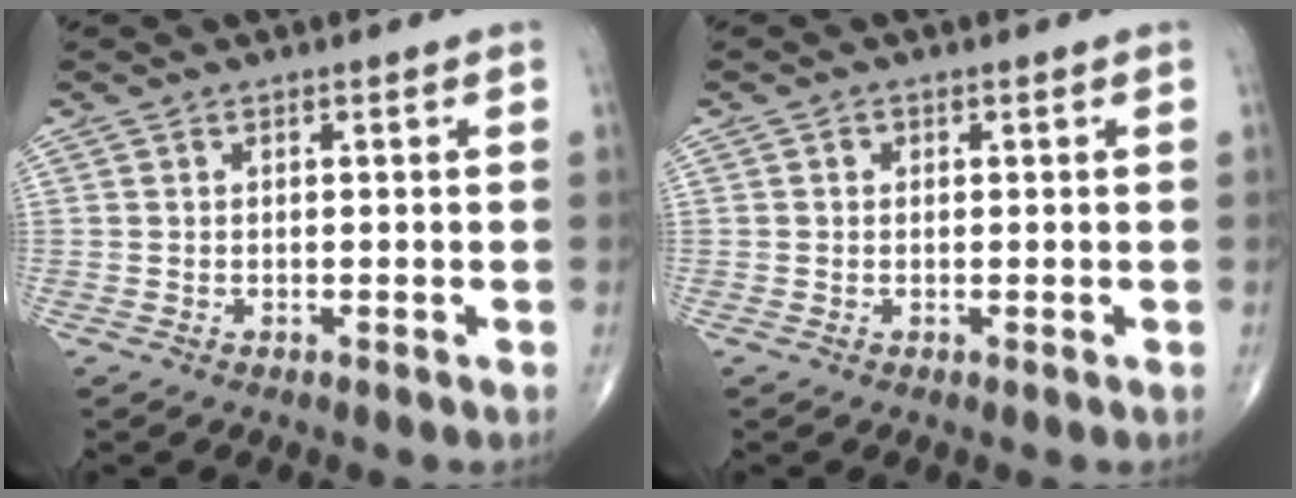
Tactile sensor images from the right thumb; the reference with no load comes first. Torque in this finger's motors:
{"motor_torque": [-0.26, 0.78, 0.01, -0.09, -0.03]}